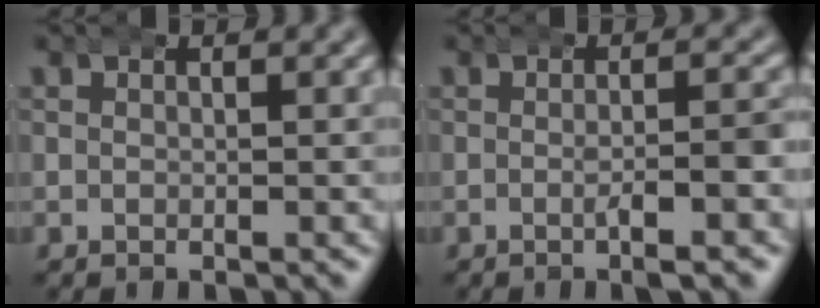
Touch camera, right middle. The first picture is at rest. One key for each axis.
{"total": 2.5, "fx": -0.6, "fy": 0.4, "fz": 2.4, "tx": -0.024, "ty": 0.003, "tz": -0.024}